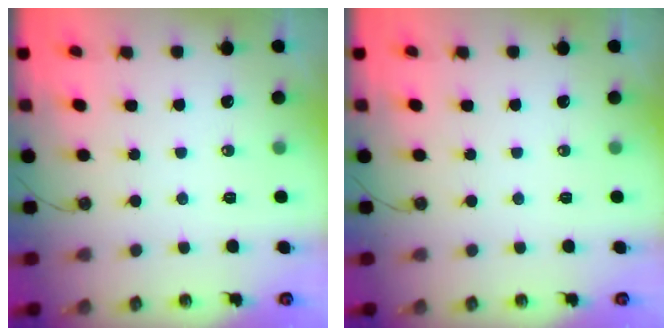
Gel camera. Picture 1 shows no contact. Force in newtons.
{"total": 0.0}